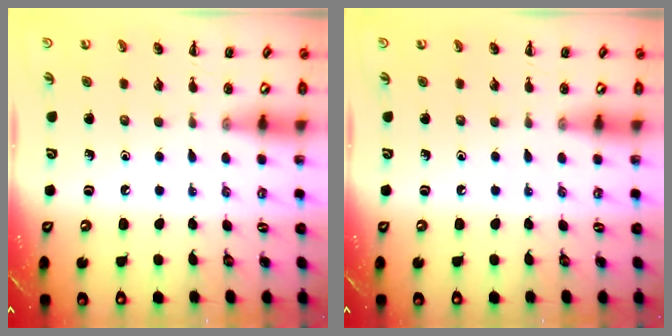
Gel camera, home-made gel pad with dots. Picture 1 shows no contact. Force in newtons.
{"total": 0.0}